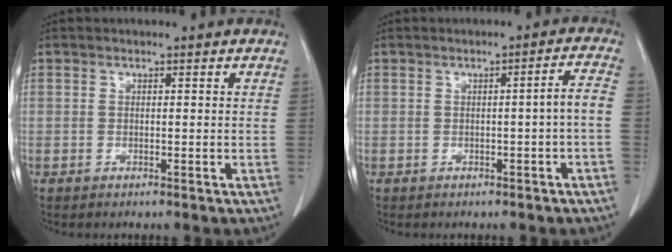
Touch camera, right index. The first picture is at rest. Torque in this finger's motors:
{"motor_torque": [0.55, -0.31, 0.26, 0.06]}